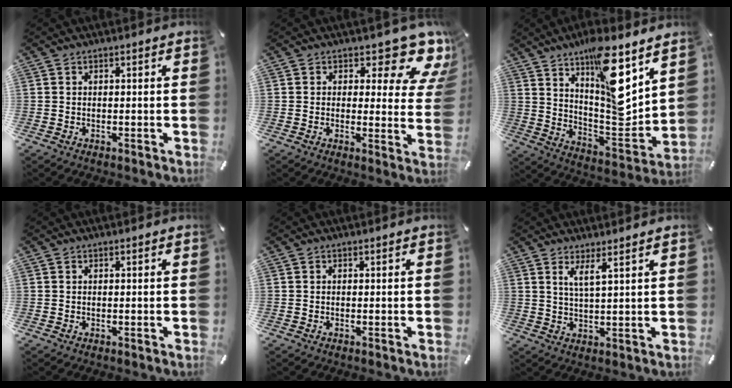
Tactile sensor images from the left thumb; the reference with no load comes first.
{"total": 10.4, "force": [7.0, 4.5, 6.3], "torque": [-0.068, -0.059, 0.119]}
{"total": 16.9, "force": [11.0, 5.0, 11.8], "torque": [-0.156, -0.102, 0.181]}
{"total": 0.0}
{"total": 0.0}
{"total": 4.2, "force": [2.9, 0.0, 3.0], "torque": [-0.068, -0.011, 0.049]}